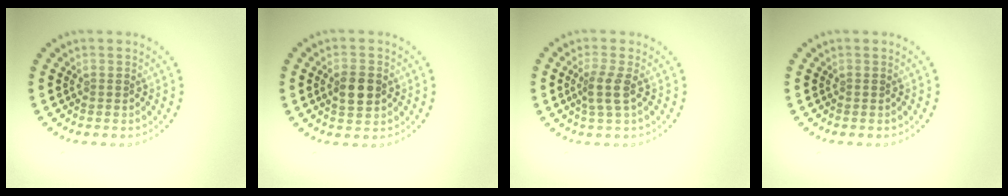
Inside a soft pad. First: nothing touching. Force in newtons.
{"total": 2.8, "press": 2.8, "slide": 0.1}
{"total": 2.1, "press": 1.7, "slide": 1.2}
{"total": 0.0}